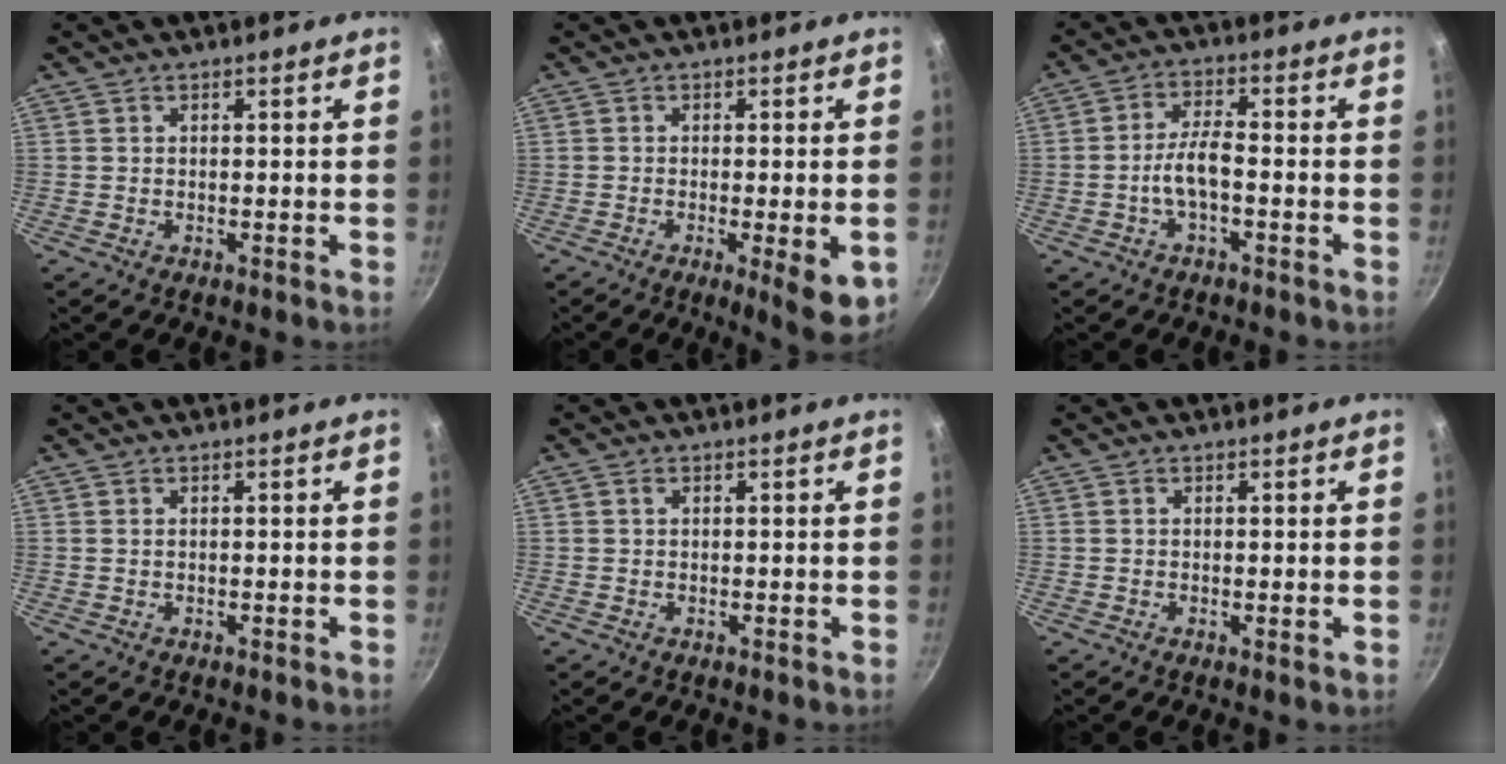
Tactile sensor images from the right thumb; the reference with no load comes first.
{"total": 8.2, "force": [-2.4, 1.8, 7.6], "torque": [-0.098, -0.004, -0.028]}
{"total": 5.5, "force": [-1.9, 1.9, 4.8], "torque": [-0.095, 0.027, -0.042]}
{"total": 0.0}
{"total": 0.8, "force": [0.3, 0.7, 0.4], "torque": [-0.007, 0.004, 0.004]}
{"total": 0.6, "force": [0.1, 0.1, 0.5], "torque": [-0.010, -0.002, 0.000]}